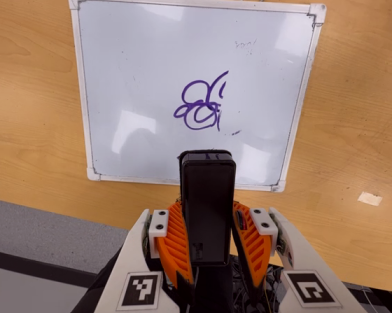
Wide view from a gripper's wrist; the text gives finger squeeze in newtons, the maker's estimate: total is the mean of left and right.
{"total": 8.4, "left": 6.8, "right": 9.9}